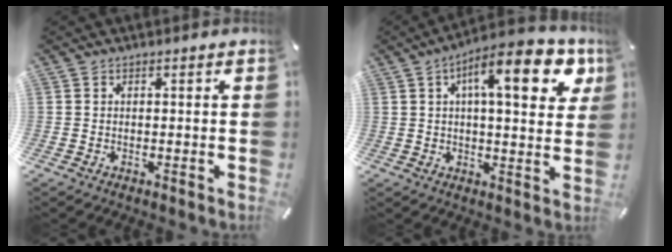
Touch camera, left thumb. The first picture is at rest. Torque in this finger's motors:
{"motor_torque": [1.84, 1.84, 1.48, -1.29, 0.40]}